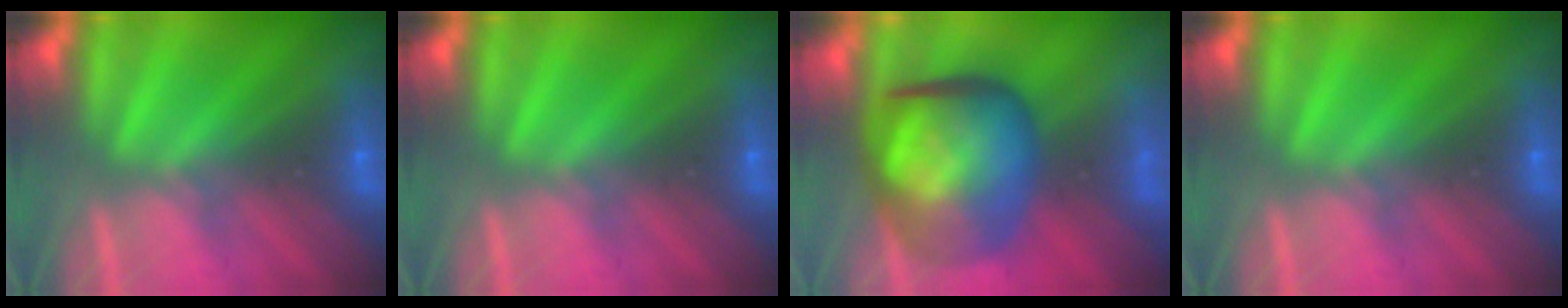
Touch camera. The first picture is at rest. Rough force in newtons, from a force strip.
{"total": 0.0}
{"total": 7.0}
{"total": 0.0}